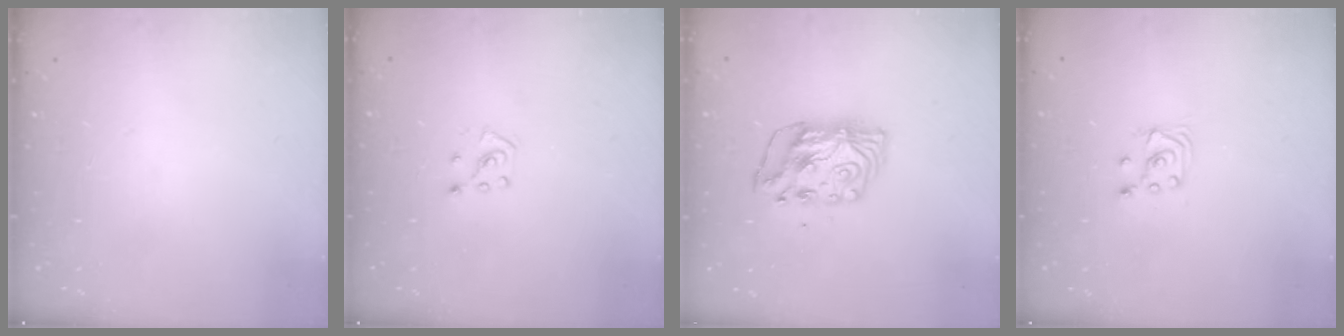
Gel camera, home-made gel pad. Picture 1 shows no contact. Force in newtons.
{"total": 5.2, "press": 5.2, "slide": 0.5}
{"total": 7.0, "press": 7.0, "slide": 0.6}
{"total": 3.5, "press": 3.5, "slide": 0.4}